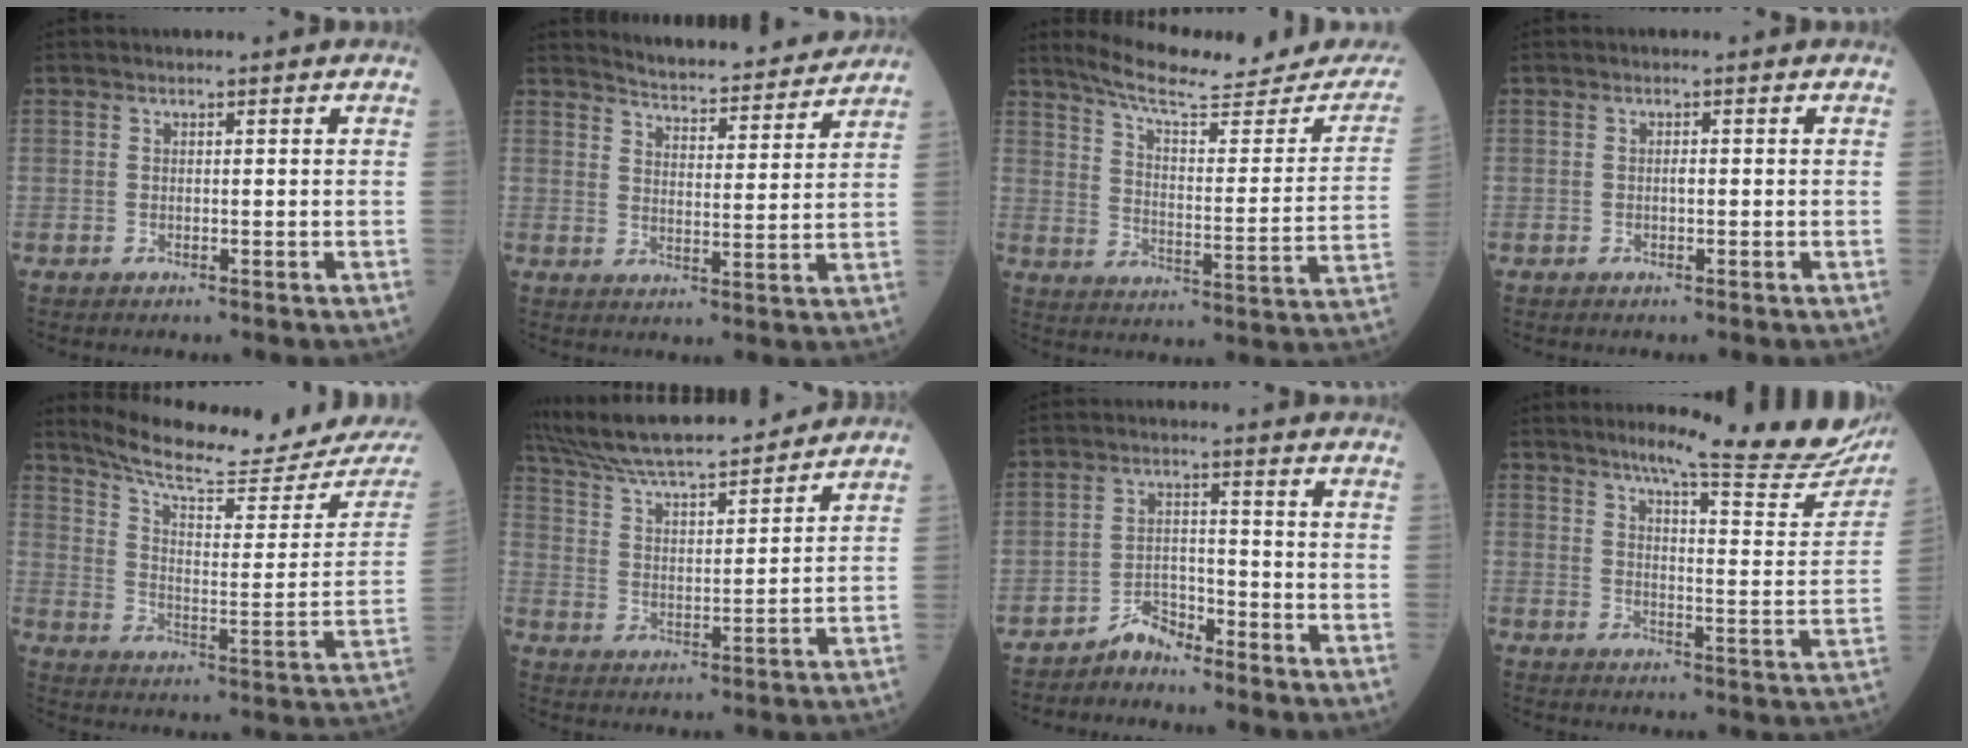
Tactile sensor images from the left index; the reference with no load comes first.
{"total": 12.5, "force": [12.1, 1.0, 3.2], "torque": [-0.046, -0.005, 0.159]}
{"total": 21.5, "force": [19.6, 3.5, 8.2], "torque": [-0.111, -0.049, 0.252]}
{"total": 0.6, "force": [-0.2, 0.2, 0.5], "torque": [-0.009, 0.002, -0.004]}
{"total": 20.4, "force": [19.1, 0.9, 7.1], "torque": [-0.114, -0.070, 0.262]}
{"total": 18.7, "force": [16.9, 2.2, 7.7], "torque": [-0.141, 0.027, 0.276]}
{"total": 3.9, "force": [-3.7, 1.0, 0.5], "torque": [-0.007, -0.004, -0.070]}
{"total": 20.1, "force": [17.6, 1.0, 9.7], "torque": [-0.123, -0.067, 0.208]}